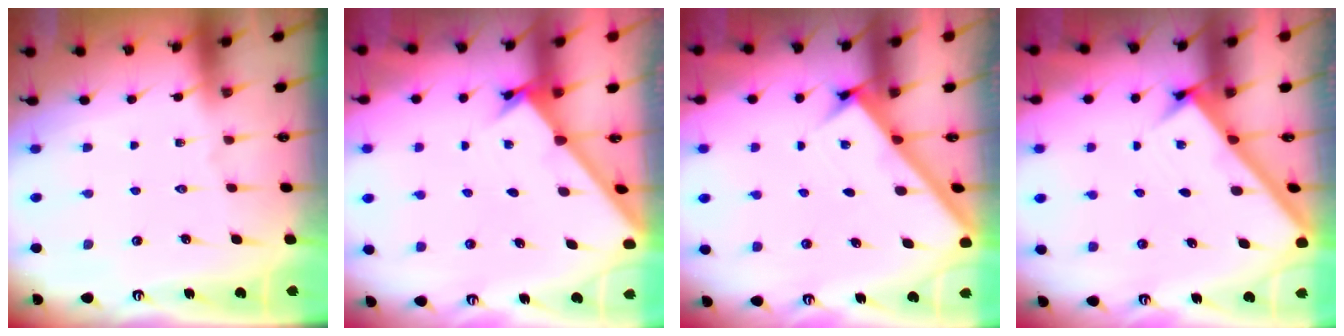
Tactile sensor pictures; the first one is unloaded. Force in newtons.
{"total": 1.6, "press": 1.5, "slide": 0.1}
{"total": 2.8, "press": 2.8, "slide": 0.4}
{"total": 2.4, "press": 2.4, "slide": 0.2}